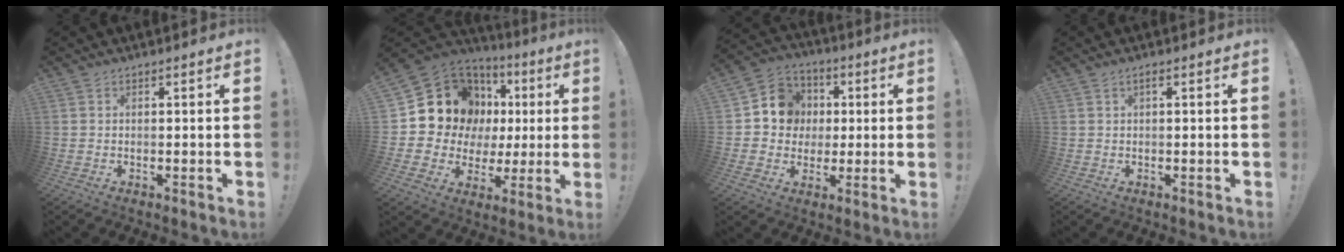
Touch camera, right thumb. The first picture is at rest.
{"total": 14.6, "force": [5.7, 12.0, 6.2], "torque": [-0.090, -0.045, 0.131]}
{"total": 11.2, "force": [1.1, 10.5, 3.6], "torque": [-0.039, 0.004, 0.030]}
{"total": 0.8, "force": [0.2, 0.0, 0.7], "torque": [-0.015, 0.001, 0.003]}